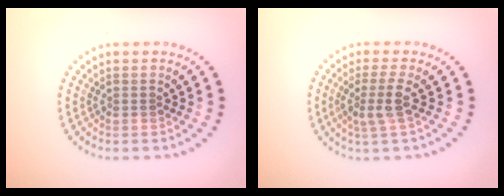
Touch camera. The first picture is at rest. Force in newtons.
{"total": 2.6, "press": 2.1, "slide": 1.5}